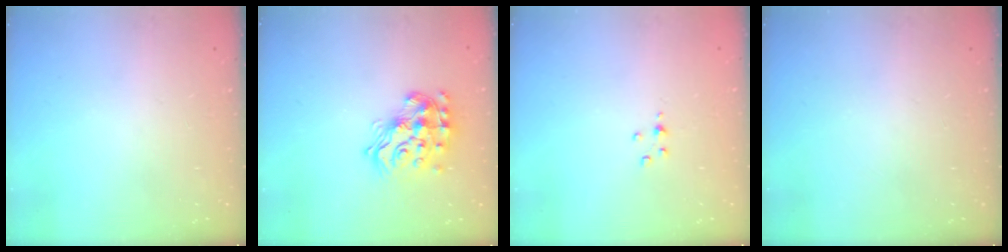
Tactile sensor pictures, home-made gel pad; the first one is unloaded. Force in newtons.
{"total": 16.9, "press": 16.9, "slide": 1.4}
{"total": 2.9, "press": 2.8, "slide": 0.4}
{"total": 0.0}